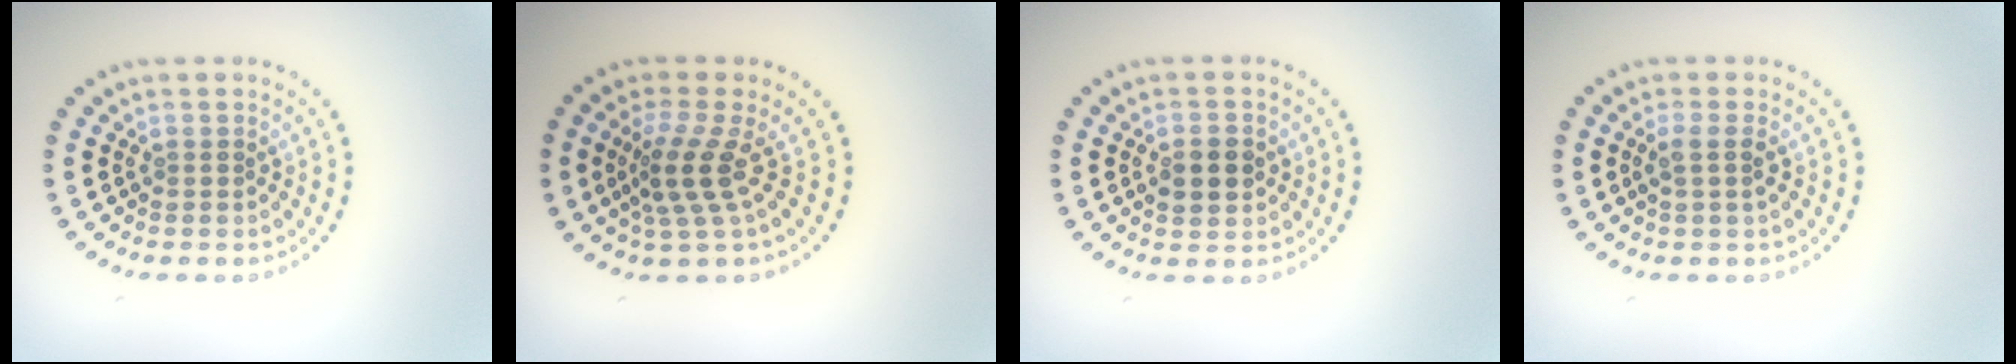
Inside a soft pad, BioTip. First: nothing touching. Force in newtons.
{"total": 3.3, "press": 2.3, "slide": 2.4}
{"total": 2.6, "press": 2.6, "slide": 0.1}
{"total": 1.5, "press": 1.2, "slide": 0.9}